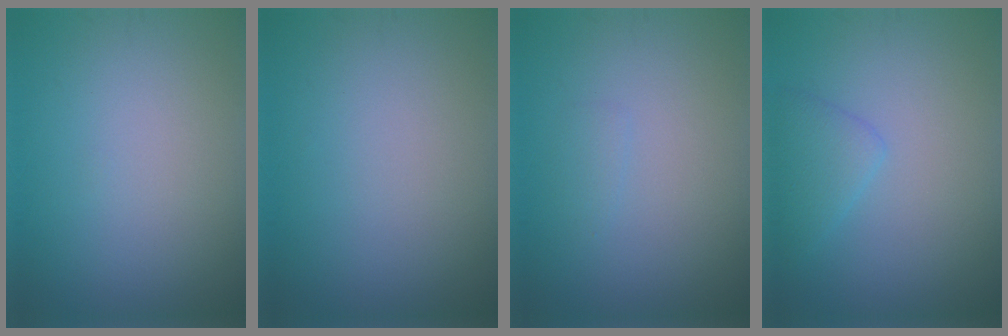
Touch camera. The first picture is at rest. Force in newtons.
{"total": 0.0}
{"total": 0.7, "press": 0.7, "slide": 0.1}
{"total": 2.2, "press": 2.2, "slide": 0.1}